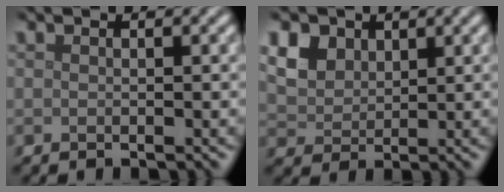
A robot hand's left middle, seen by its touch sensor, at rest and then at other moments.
{"total": 6.6, "force": [3.4, 4.7, 3.1], "torque": [-0.105, 0.016, 0.065]}